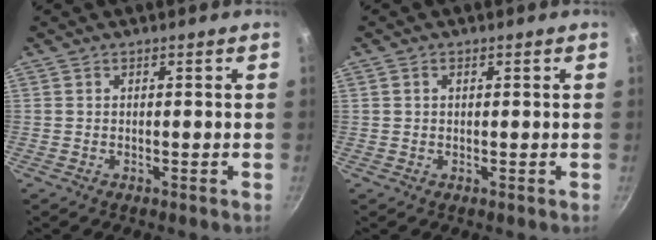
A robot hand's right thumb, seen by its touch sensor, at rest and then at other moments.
{"total": 1.0, "force": [0.3, 0.8, 0.6], "torque": [-0.008, 0.004, 0.005]}